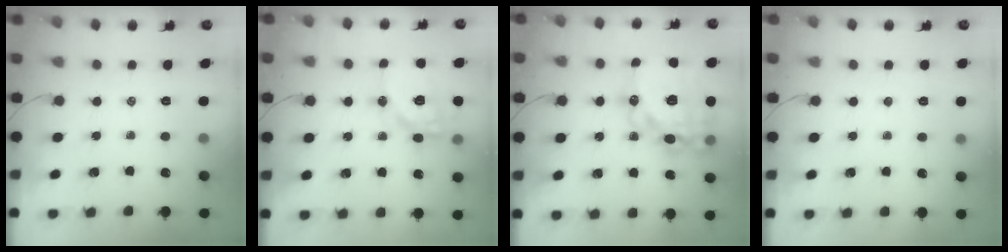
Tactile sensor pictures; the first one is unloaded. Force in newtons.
{"total": 15.0, "press": 14.8, "slide": 2.6}
{"total": 24.0, "press": 23.7, "slide": 4.1}
{"total": 1.9, "press": 1.8, "slide": 0.6}